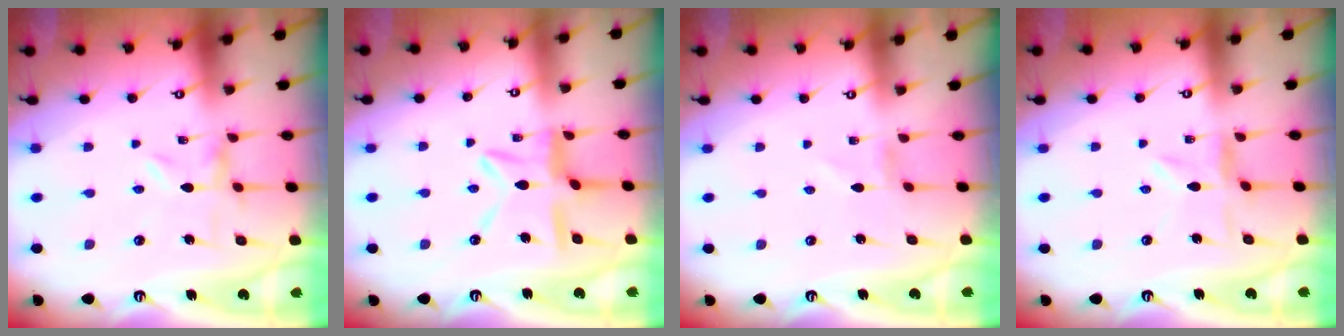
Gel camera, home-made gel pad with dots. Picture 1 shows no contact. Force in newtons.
{"total": 11.0, "press": 10.9, "slide": 1.0}
{"total": 0.0}
{"total": 1.7, "press": 1.7, "slide": 0.2}